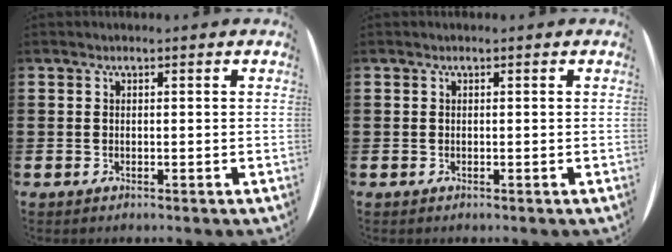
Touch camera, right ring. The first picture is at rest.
{"total": 0.0}